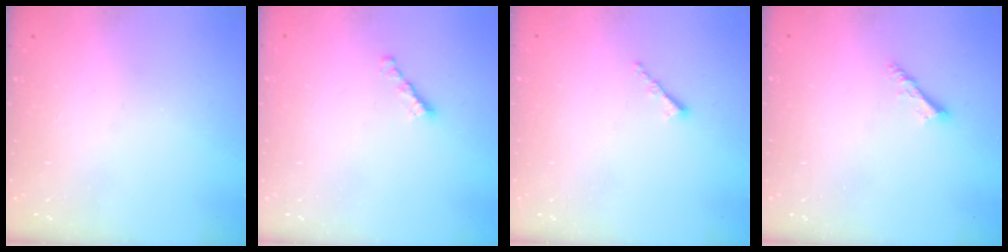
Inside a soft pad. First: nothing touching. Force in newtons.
{"total": 2.7, "press": 2.6, "slide": 0.7}
{"total": 1.0, "press": 0.9, "slide": 0.4}
{"total": 4.2, "press": 4.1, "slide": 0.5}